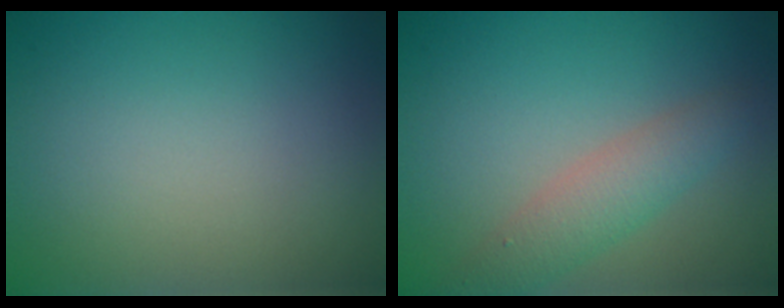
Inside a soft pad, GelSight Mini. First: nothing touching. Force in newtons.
{"total": 3.0, "press": 3.0, "slide": 0.1}